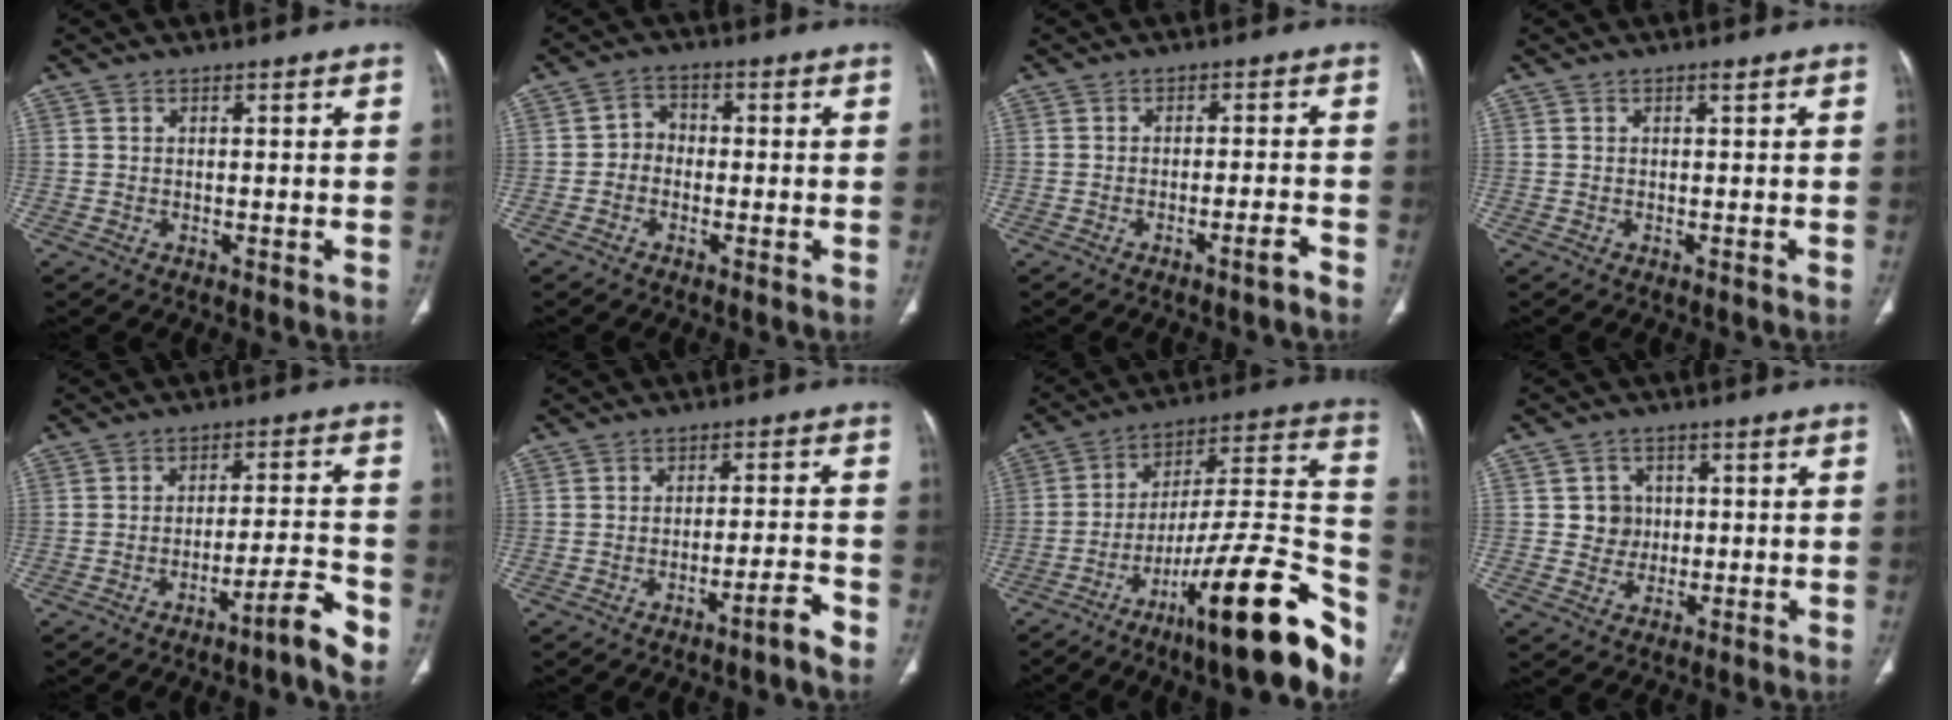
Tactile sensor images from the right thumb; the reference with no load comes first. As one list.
[{"total": 3.2, "force": [-1.0, 2.6, 1.4], "torque": [-0.005, 0.014, -0.028]}, {"total": 2.8, "force": [-2.0, -0.1, 1.9], "torque": [-0.039, 0.012, -0.030]}, {"total": 0.6, "force": [0.1, -0.1, 0.6], "torque": [-0.014, -0.001, 0.002]}, {"total": 7.1, "force": [-4.3, 0.4, 5.6], "torque": [-0.081, 0.033, -0.064]}, {"total": 4.0, "force": [-2.9, -0.2, 2.8], "torque": [-0.050, 0.024, -0.048]}, {"total": 25.4, "force": [-15.1, 4.8, 19.9], "torque": [-0.255, 0.091, -0.236]}, {"total": 4.1, "force": [0.4, 4.0, 0.8], "torque": [0.015, 0.007, 0.005]}]